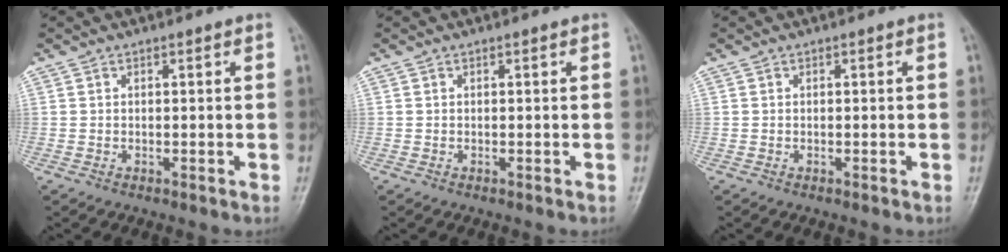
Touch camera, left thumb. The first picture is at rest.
{"total": 0.0}
{"total": 0.0}